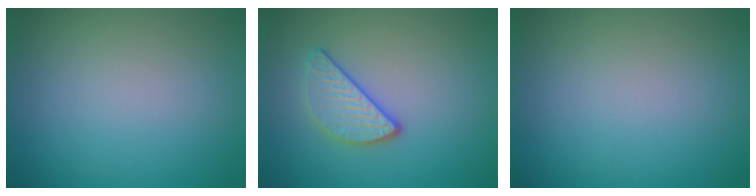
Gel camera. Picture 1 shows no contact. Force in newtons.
{"total": 3.0, "press": 2.6, "slide": 1.3}
{"total": 0.0}